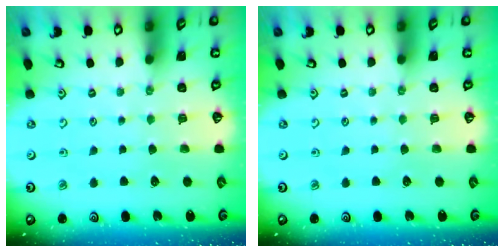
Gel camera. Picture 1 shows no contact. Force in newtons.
{"total": 0.0}